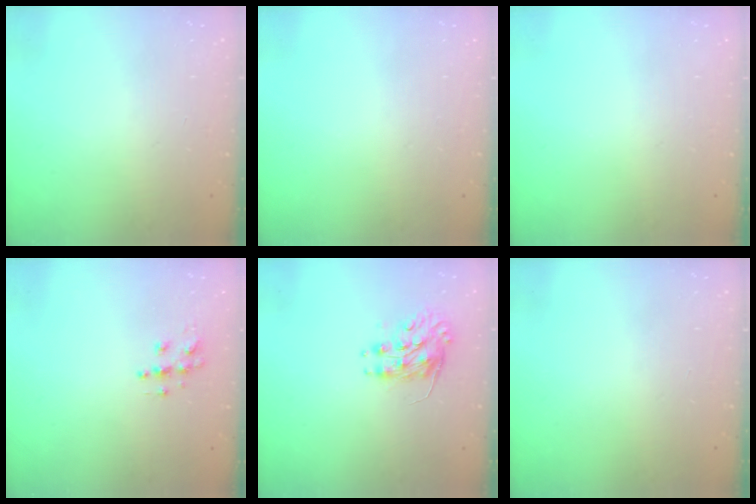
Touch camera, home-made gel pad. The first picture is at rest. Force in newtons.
{"total": 0.0}
{"total": 0.0}
{"total": 6.1, "press": 6.1, "slide": 0.3}
{"total": 8.2, "press": 8.2, "slide": 0.3}
{"total": 0.0}